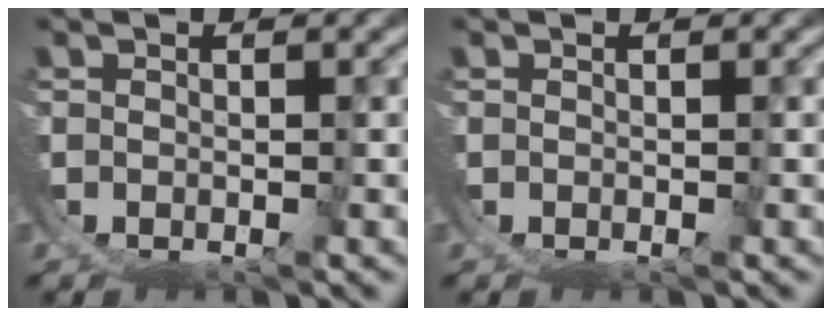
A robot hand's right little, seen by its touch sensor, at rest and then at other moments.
{"total": 0.0}